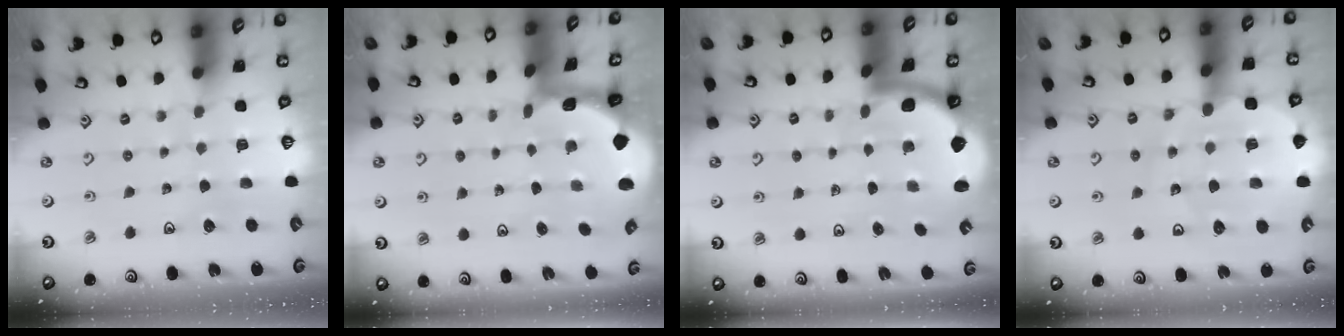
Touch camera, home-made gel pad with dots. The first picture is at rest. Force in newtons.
{"total": 2.3, "press": 2.3, "slide": 0.3}
{"total": 1.8, "press": 1.8, "slide": 0.3}
{"total": 10.7, "press": 10.4, "slide": 2.1}